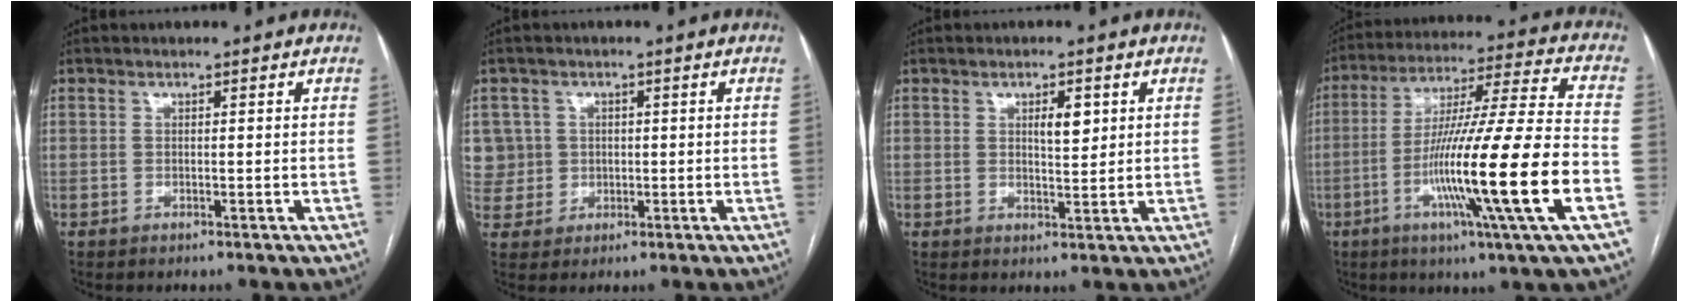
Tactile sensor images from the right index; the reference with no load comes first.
{"total": 5.6, "force": [1.1, 5.4, -0.2], "torque": [0.013, 0.020, 0.028]}
{"total": 3.3, "force": [1.2, 1.1, 2.9], "torque": [-0.044, -0.001, 0.021]}
{"total": 21.9, "force": [-6.9, -1.2, 20.8], "torque": [-0.360, -0.023, -0.128]}